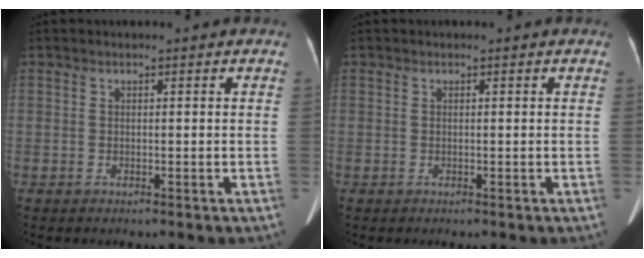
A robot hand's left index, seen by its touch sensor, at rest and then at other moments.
{"total": 0.0}